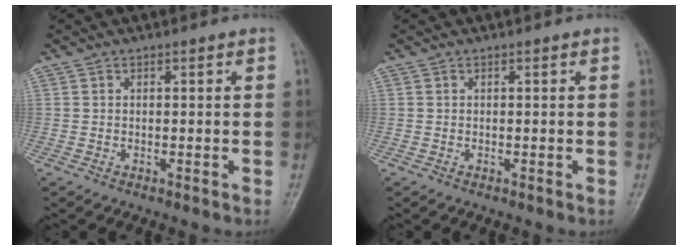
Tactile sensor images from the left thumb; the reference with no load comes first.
{"total": 0.0}